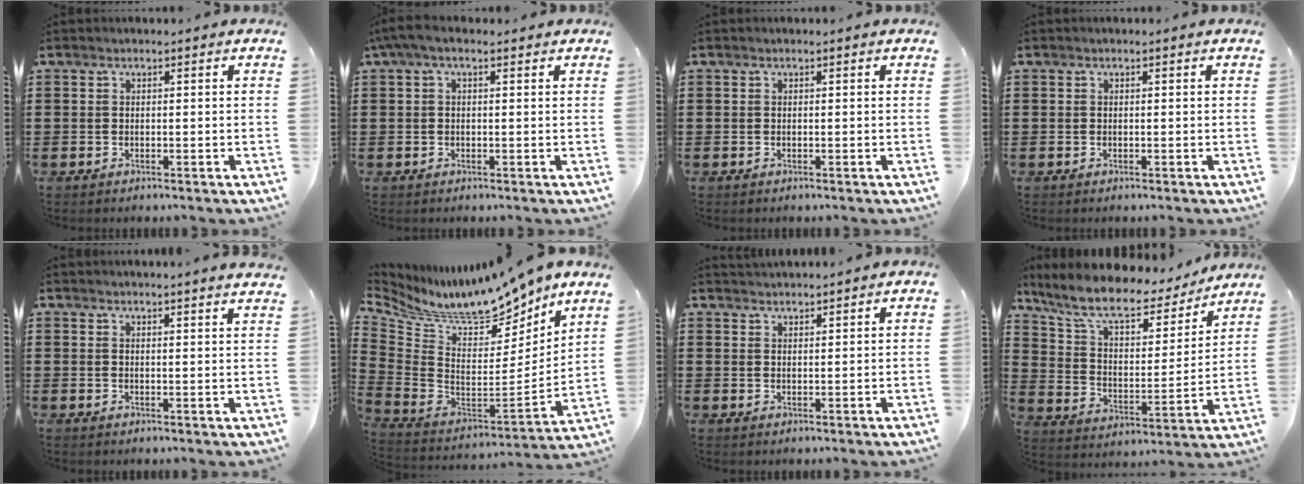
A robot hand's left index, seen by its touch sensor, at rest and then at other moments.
{"total": 2.4, "force": [0.5, 0.8, 2.2], "torque": [-0.041, 0.006, 0.008]}
{"total": 0.0}
{"total": 0.0}
{"total": 2.2, "force": [2.1, -0.5, 0.2], "torque": [-0.008, -0.004, 0.040]}
{"total": 10.5, "force": [9.4, 2.2, 4.3], "torque": [-0.108, -0.076, 0.159]}
{"total": 1.6, "force": [1.6, -0.1, -0.1], "torque": [-0.001, 0.001, 0.032]}
{"total": 10.0, "force": [8.2, 2.7, 4.9], "torque": [-0.132, -0.043, 0.143]}